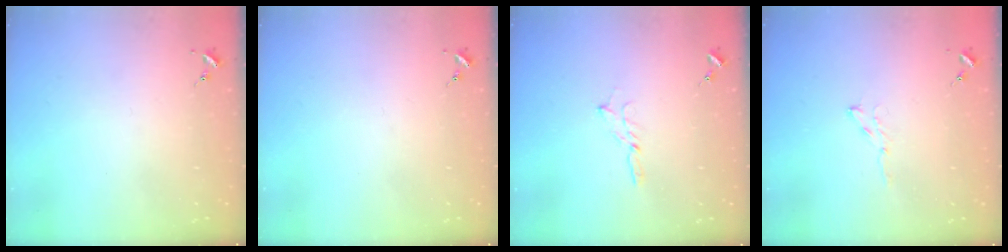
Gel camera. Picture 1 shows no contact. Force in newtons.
{"total": 0.0}
{"total": 2.1, "press": 2.1, "slide": 0.2}
{"total": 3.8, "press": 3.7, "slide": 0.5}